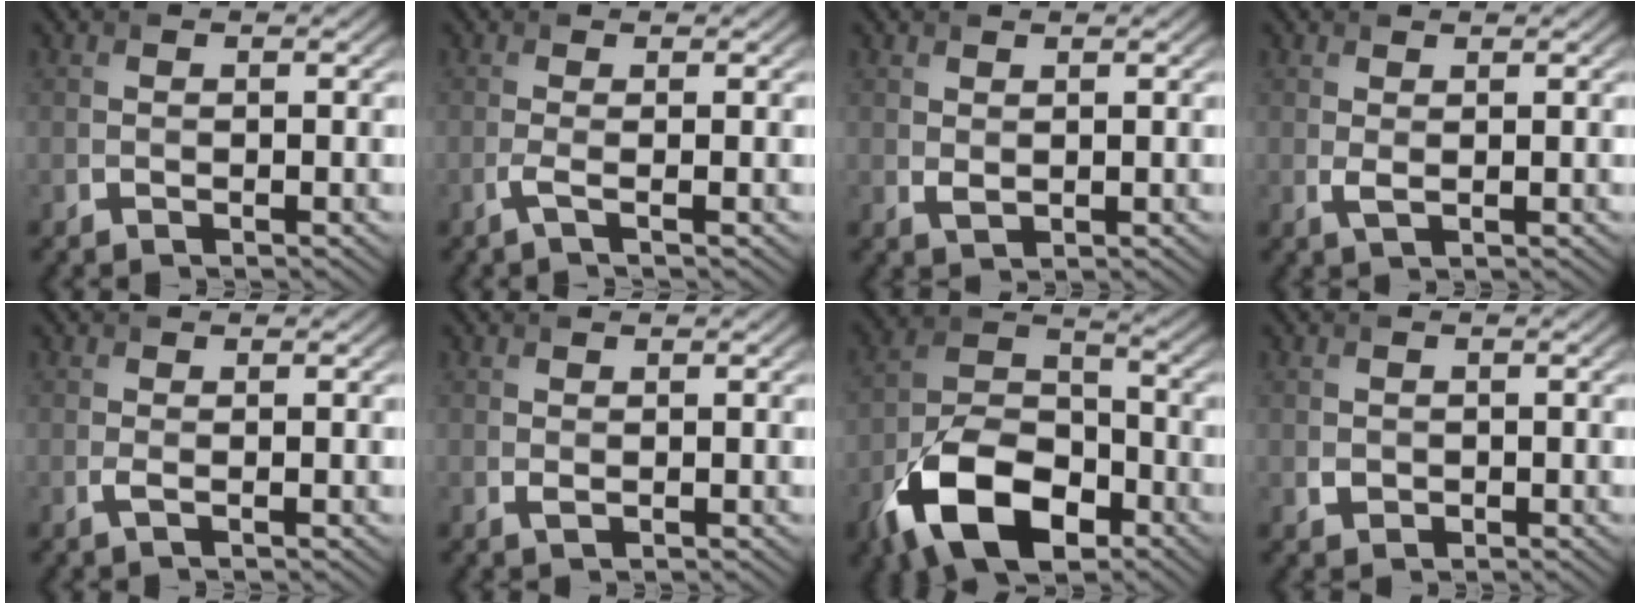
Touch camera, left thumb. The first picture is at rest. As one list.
[{"total": 1.6, "force": [-0.3, 0.2, 1.5], "torque": [-0.032, 0.001, -0.013]}, {"total": 1.1, "force": [0.7, 0.6, 0.7], "torque": [-0.020, -0.003, 0.017]}, {"total": 1.2, "force": [0.5, 0.3, 1.0], "torque": [-0.027, -0.001, 0.012]}, {"total": 0.8, "force": [0.0, 0.1, 0.8], "torque": [-0.022, 0.000, -0.001]}, {"total": 0.7, "force": [0.3, 0.3, 0.5], "torque": [-0.014, -0.002, 0.008]}, {"total": 13.9, "force": [-7.5, 7.6, 8.9], "torque": [-0.198, -0.018, -0.148]}, {"total": 0.9, "force": [0.2, 0.9, 0.3], "torque": [-0.008, -0.006, 0.005]}]